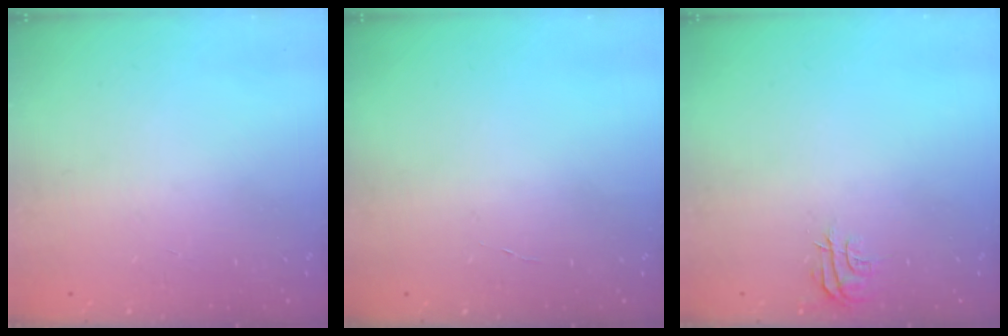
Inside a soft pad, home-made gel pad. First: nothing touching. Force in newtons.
{"total": 2.1, "press": 2.1, "slide": 0.2}
{"total": 4.8, "press": 4.8, "slide": 0.3}